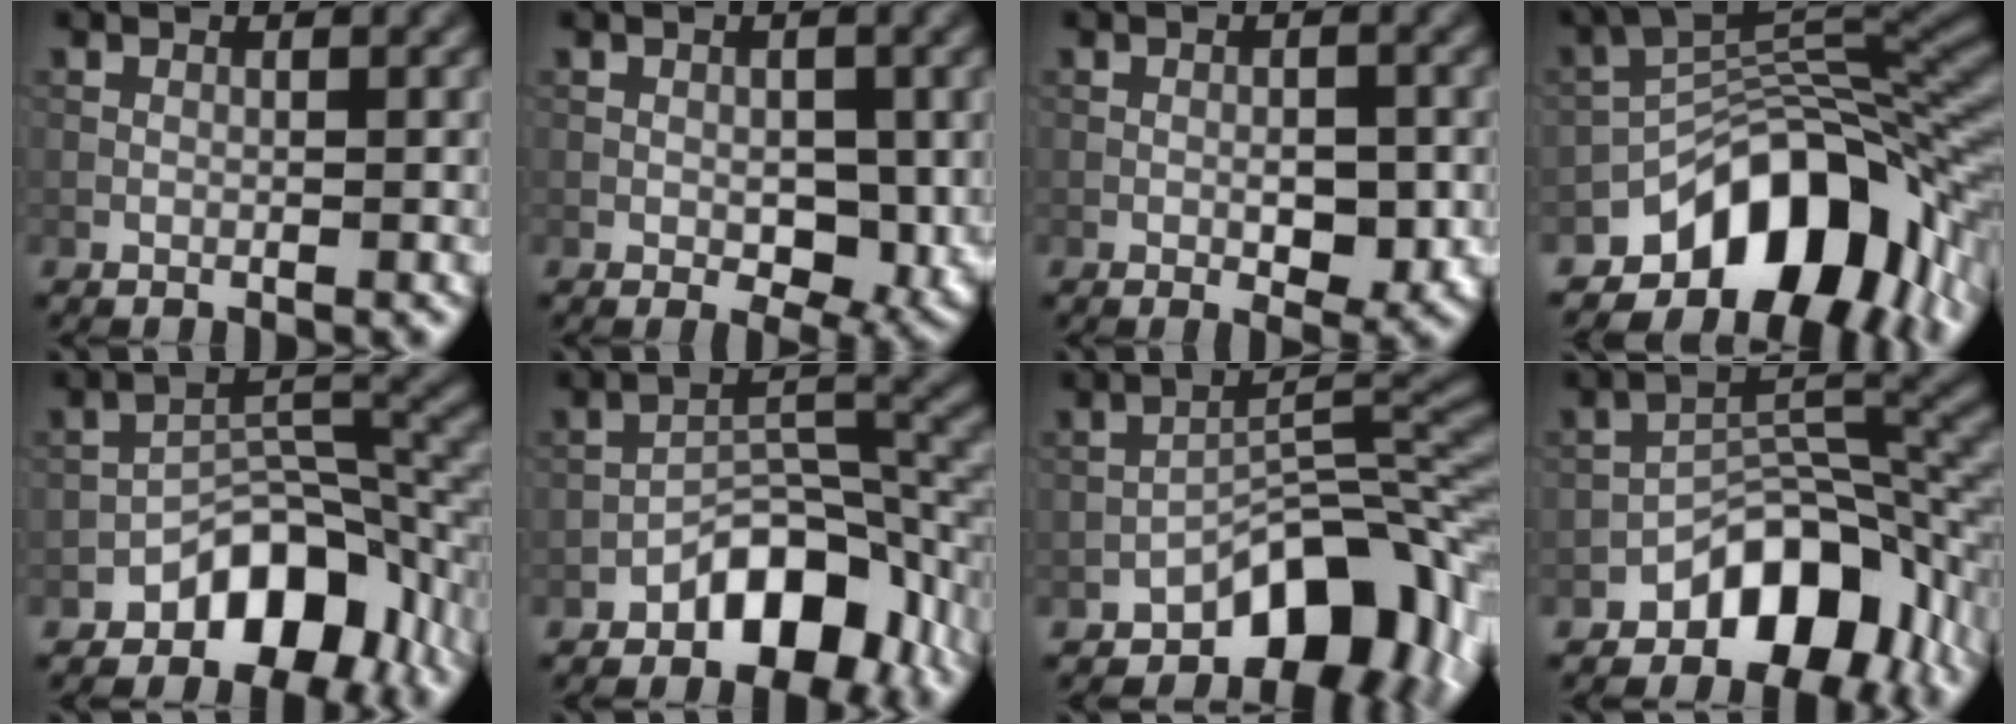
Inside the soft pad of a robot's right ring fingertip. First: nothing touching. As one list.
[{"total": 4.1, "force": [-0.5, 2.4, 3.3], "torque": [-0.045, -0.010, -0.003]}, {"total": 3.0, "force": [-0.8, 1.3, 2.6], "torque": [-0.032, 0.003, -0.011]}, {"total": 12.3, "force": [-6.3, 6.5, 8.4], "torque": [-0.106, 0.012, -0.119]}, {"total": 7.9, "force": [-4.6, 4.3, 4.8], "torque": [-0.051, 0.006, -0.083]}, {"total": 7.4, "force": [-4.2, 3.8, 4.8], "torque": [-0.057, 0.011, -0.077]}, {"total": 9.7, "force": [-5.6, 4.8, 6.3], "torque": [-0.068, 0.015, -0.102]}, {"total": 8.6, "force": [-4.8, 4.6, 5.4], "torque": [-0.060, 0.006, -0.084]}]